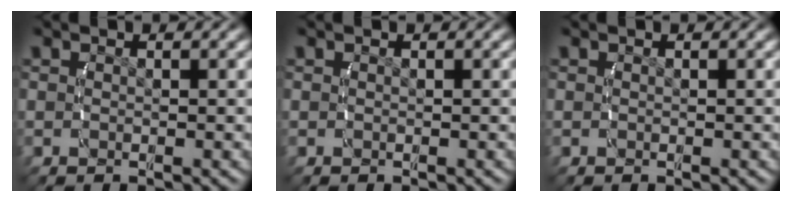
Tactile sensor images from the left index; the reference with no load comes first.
{"total": 0.0}
{"total": 0.8, "force": [-0.5, 0.4, 0.5], "torque": [-0.010, -0.003, -0.009]}